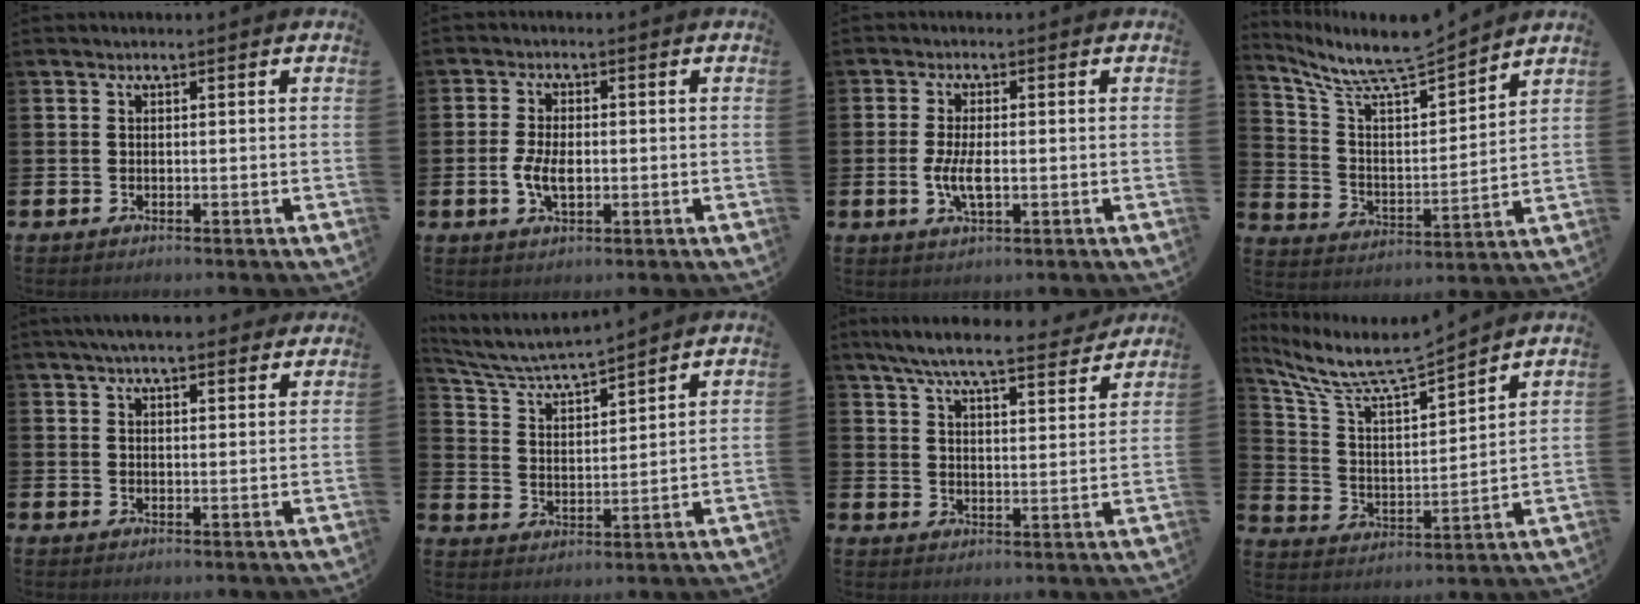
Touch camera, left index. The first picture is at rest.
{"total": 4.2, "force": [-0.6, 2.3, 3.4], "torque": [-0.058, -0.001, -0.015]}
{"total": 4.3, "force": [-0.5, 1.7, 3.9], "torque": [-0.073, 0.000, -0.012]}
{"total": 9.1, "force": [8.5, 1.1, 3.1], "torque": [-0.099, -0.065, 0.146]}
{"total": 4.6, "force": [4.2, 0.8, 1.7], "torque": [-0.038, -0.010, 0.076]}
{"total": 5.6, "force": [5.4, 0.5, 1.5], "torque": [-0.056, -0.043, 0.090]}
{"total": 7.8, "force": [7.1, 1.0, 3.0], "torque": [-0.070, -0.045, 0.121]}
{"total": 8.2, "force": [7.6, 1.0, 2.8], "torque": [-0.093, -0.059, 0.125]}